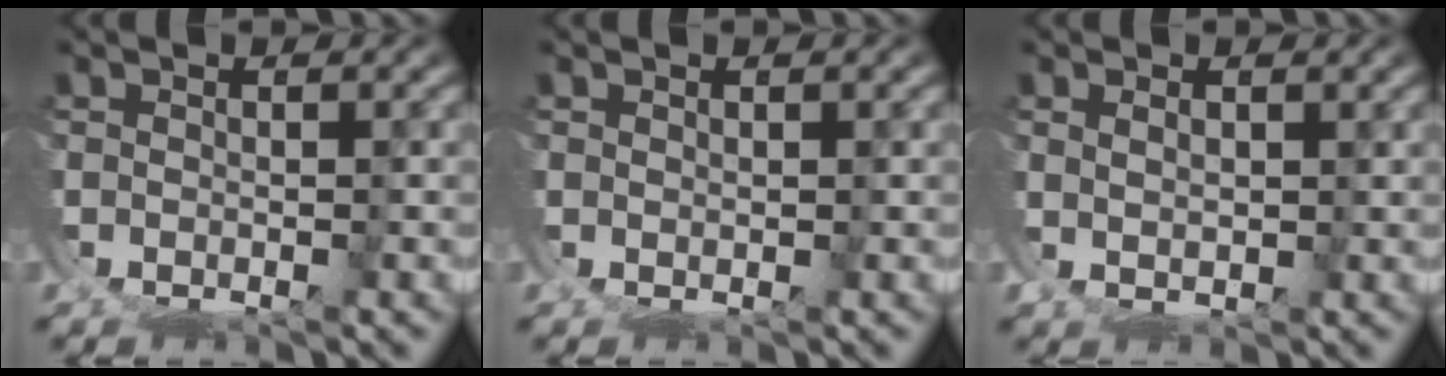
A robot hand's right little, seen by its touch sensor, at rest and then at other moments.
{"total": 1.0, "force": [0.8, -0.6, -0.1], "torque": [0.002, -0.002, 0.016]}
{"total": 2.4, "force": [2.3, 0.0, 0.6], "torque": [-0.012, 0.001, 0.039]}